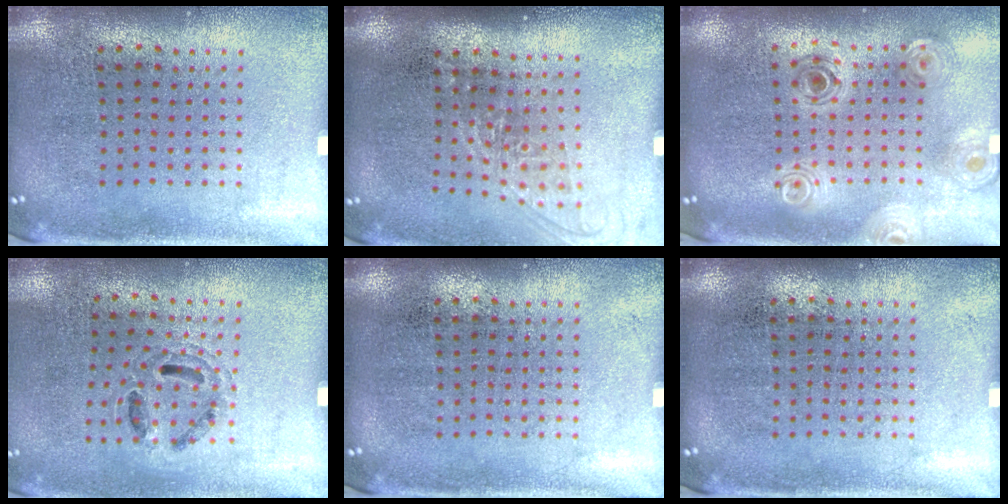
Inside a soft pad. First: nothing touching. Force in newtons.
{"total": 1.3, "press": 1.0, "slide": 0.8}
{"total": 0.9, "press": 0.9, "slide": 0.2}
{"total": 0.9, "press": 0.8, "slide": 0.2}
{"total": 0.0}
{"total": 0.0}